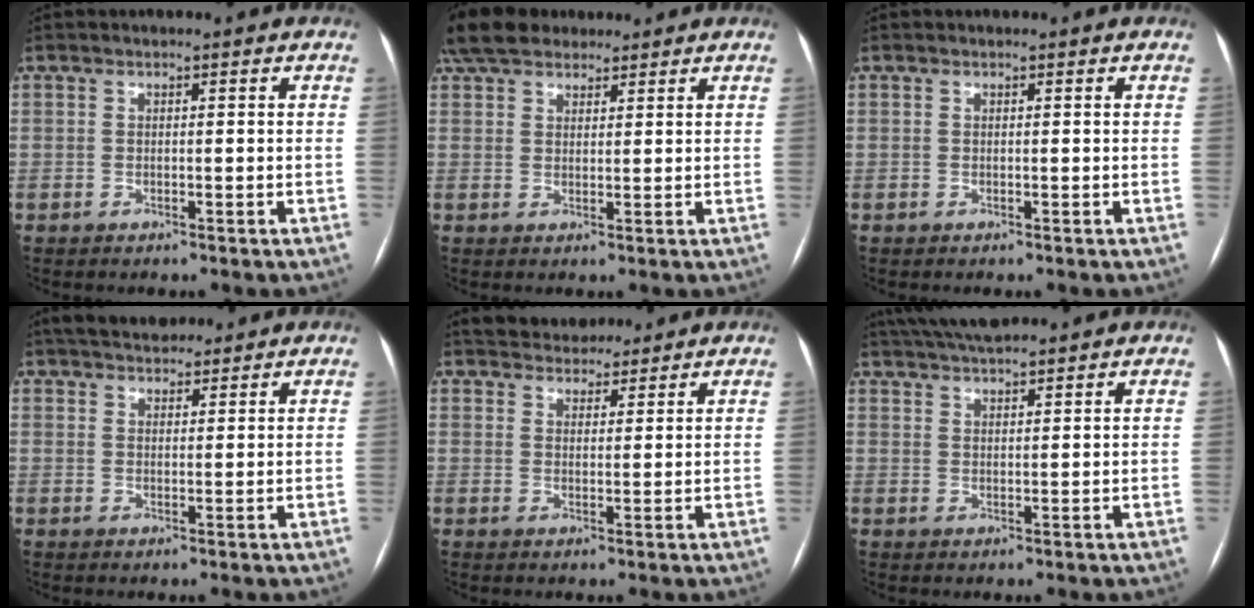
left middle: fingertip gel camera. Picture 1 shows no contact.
{"total": 10.1, "force": [8.1, 4.7, 3.8], "torque": [-0.069, 0.043, 0.146]}
{"total": 0.0}
{"total": 8.0, "force": [6.8, 3.1, 2.8], "torque": [-0.039, 0.025, 0.109]}
{"total": 6.9, "force": [6.2, 2.8, 1.0], "torque": [-0.007, 0.012, 0.092]}
{"total": 8.2, "force": [7.2, 1.4, 3.7], "torque": [-0.065, 0.031, 0.124]}